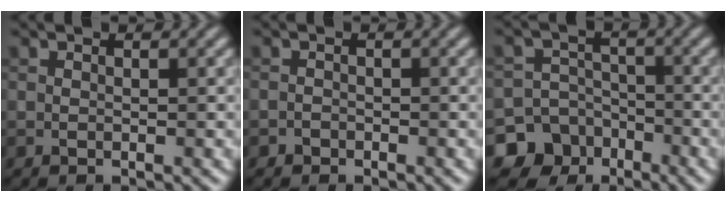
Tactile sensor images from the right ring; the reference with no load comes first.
{"total": 0.7, "force": [-0.5, 0.5, 0.0], "torque": [0.005, 0.000, -0.009]}
{"total": 10.3, "force": [-6.1, 8.2, 1.2], "torque": [-0.017, -0.032, -0.122]}